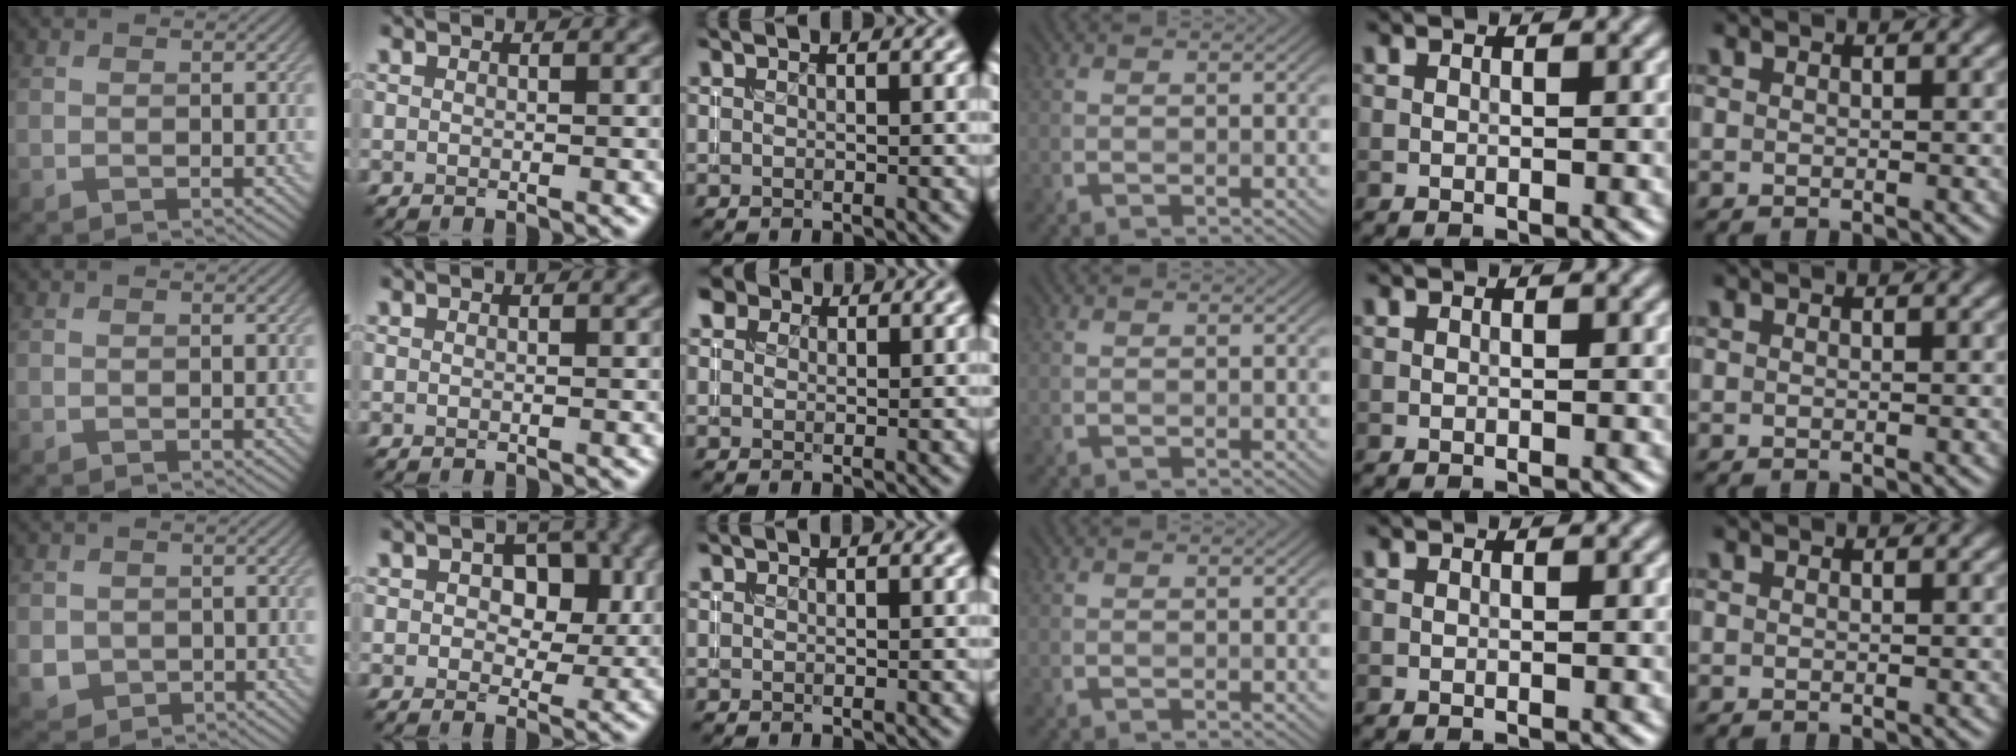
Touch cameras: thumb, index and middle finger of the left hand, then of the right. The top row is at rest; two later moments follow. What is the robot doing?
{"motion": "insert", "object": "coin"}